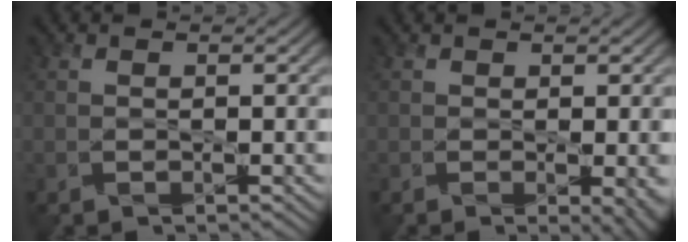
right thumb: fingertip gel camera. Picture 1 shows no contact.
{"total": 2.6, "force": [-0.4, 1.0, 2.3], "torque": [-0.028, -0.005, -0.005]}